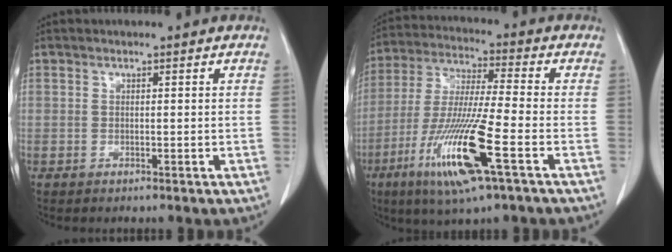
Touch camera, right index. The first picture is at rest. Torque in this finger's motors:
{"motor_torque": [1.96, -0.19, 0.86, 0.15]}